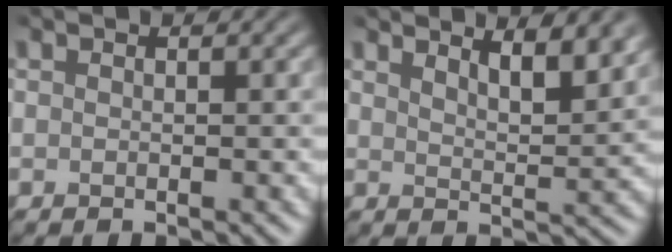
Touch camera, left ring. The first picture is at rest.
{"total": 4.7, "force": [3.5, 1.3, 2.8], "torque": [-0.026, 0.010, 0.044]}